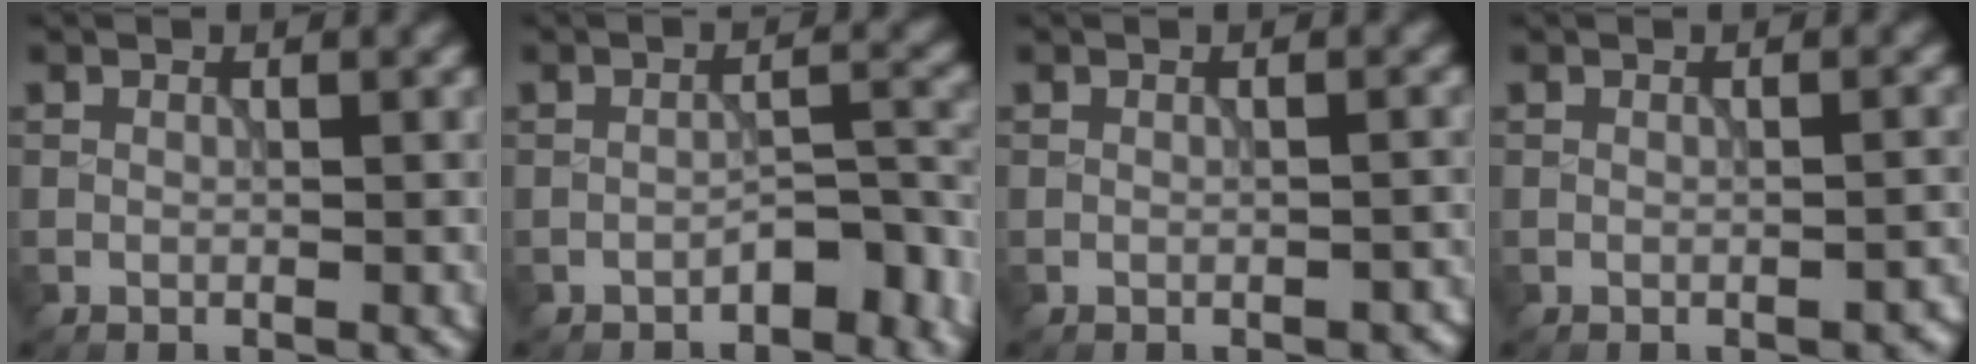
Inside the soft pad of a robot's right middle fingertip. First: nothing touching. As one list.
[{"total": 3.2, "force": [-2.1, 1.3, 2.1], "torque": [-0.028, 0.014, -0.035]}, {"total": 1.1, "force": [-0.6, 0.5, 0.7], "torque": [-0.012, 0.002, -0.006]}, {"total": 1.4, "force": [-0.7, 0.6, 1.0], "torque": [-0.015, 0.003, -0.006]}]